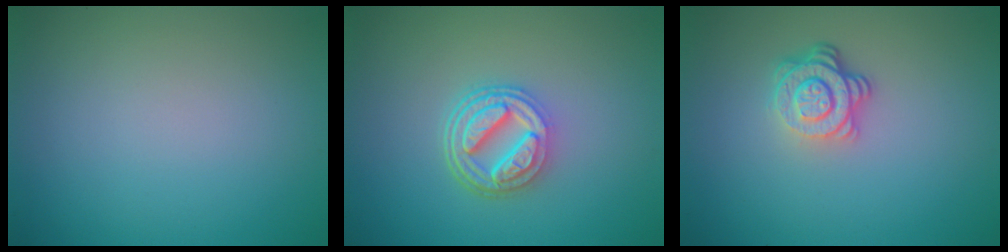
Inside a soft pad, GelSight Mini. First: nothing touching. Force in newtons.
{"total": 4.9, "press": 3.7, "slide": 3.3}
{"total": 3.9, "press": 2.8, "slide": 2.7}